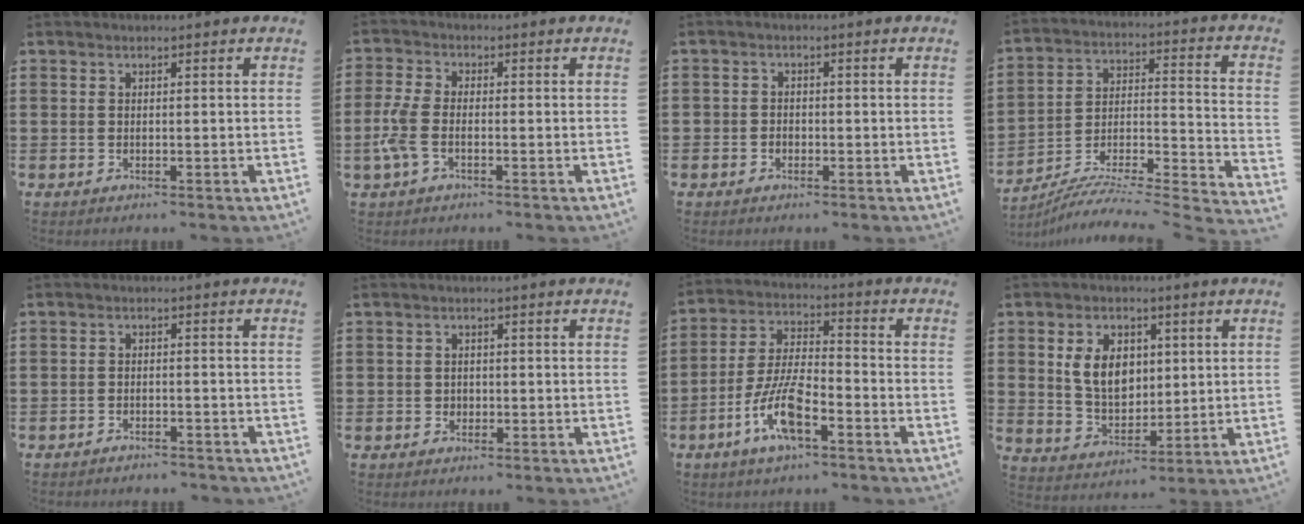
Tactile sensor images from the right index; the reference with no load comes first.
{"total": 4.4, "force": [-1.4, 2.0, 3.7], "torque": [-0.100, -0.007, -0.036]}
{"total": 1.3, "force": [-0.6, 1.1, 0.2], "torque": [-0.007, 0.002, -0.014]}
{"total": 5.5, "force": [-4.9, 0.4, 2.5], "torque": [-0.039, -0.014, -0.102]}
{"total": 1.9, "force": [-1.8, 0.4, -0.1], "torque": [-0.005, 0.004, -0.040]}
{"total": 1.2, "force": [-0.2, 1.1, 0.2], "torque": [-0.008, 0.004, -0.006]}
{"total": 9.4, "force": [-4.8, 2.9, 7.6], "torque": [-0.176, -0.008, -0.091]}
{"total": 7.4, "force": [1.6, 5.1, 5.2], "torque": [-0.106, 0.007, 0.024]}